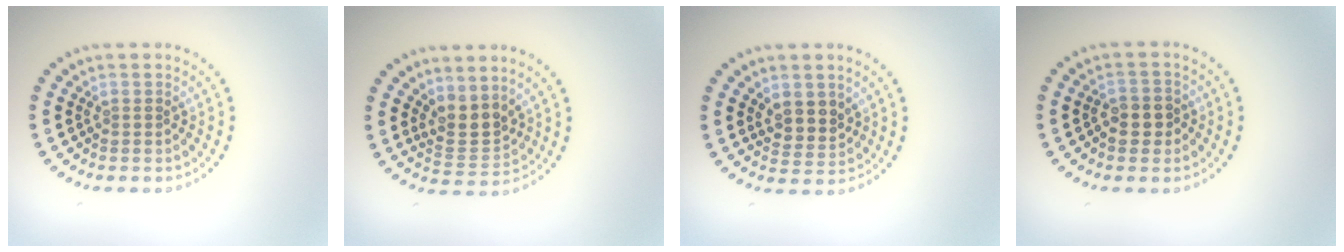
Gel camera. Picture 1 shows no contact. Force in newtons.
{"total": 2.9, "press": 2.4, "slide": 1.6}
{"total": 2.5, "press": 2.2, "slide": 1.1}
{"total": 1.9, "press": 1.8, "slide": 0.5}